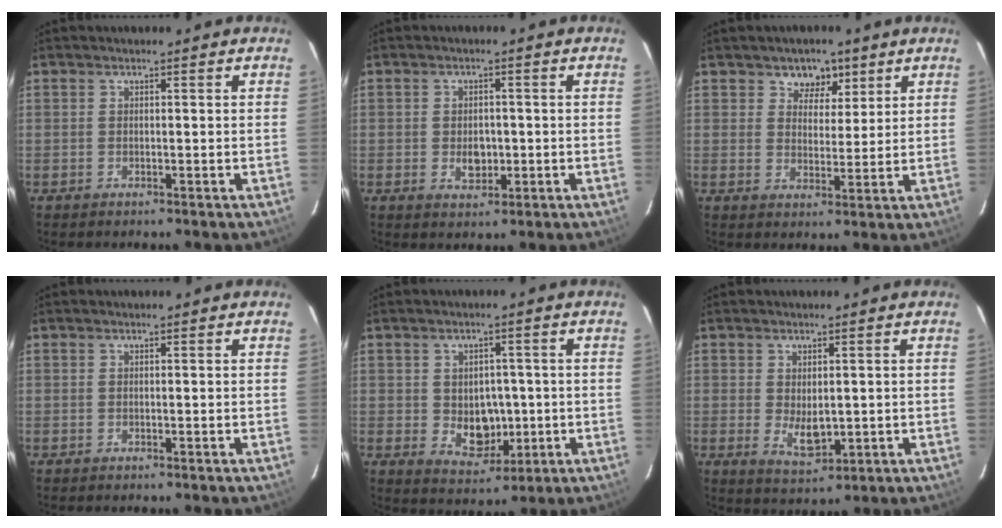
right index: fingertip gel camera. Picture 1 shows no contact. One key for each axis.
{"total": 4.0, "fx": -0.8, "fy": 2.8, "fz": 2.7, "tx": -0.046, "ty": -0.001, "tz": -0.009}
{"total": 5.5, "fx": 3.3, "fy": 4.1, "fz": 1.6, "tx": -0.013, "ty": -0.004, "tz": 0.051}
{"total": 0.0}
{"total": 7.1, "fx": -0.7, "fy": 5.7, "fz": 4.3, "tx": -0.076, "ty": -0.003, "tz": 0.007}
{"total": 5.1, "fx": -0.2, "fy": 2.9, "fz": 4.2, "tx": -0.069, "ty": -0.013, "tz": 0.005}